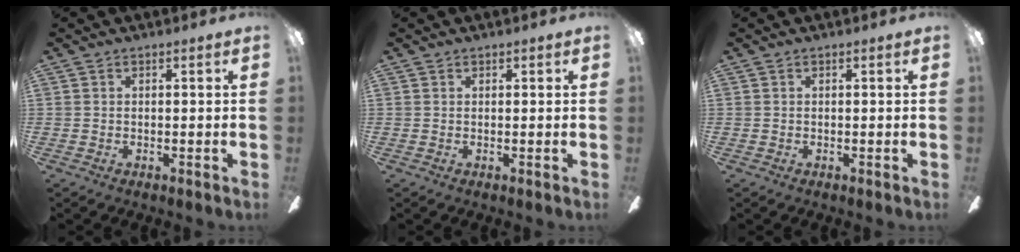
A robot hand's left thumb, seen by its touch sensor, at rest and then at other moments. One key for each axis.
{"total": 0.5, "fx": 0.4, "fy": 0.3, "fz": 0.0, "tx": -0.001, "ty": 0.001, "tz": 0.008}
{"total": 0.0}